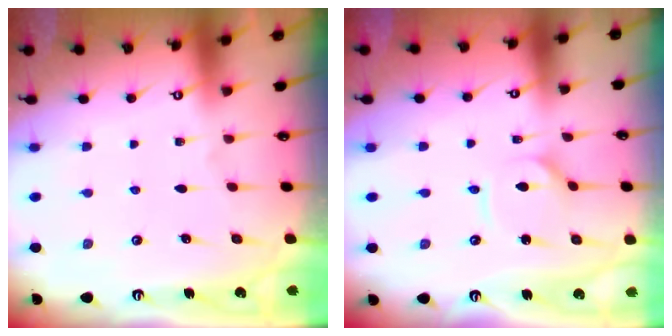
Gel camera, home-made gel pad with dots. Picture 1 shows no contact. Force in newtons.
{"total": 2.9, "press": 2.9, "slide": 0.4}